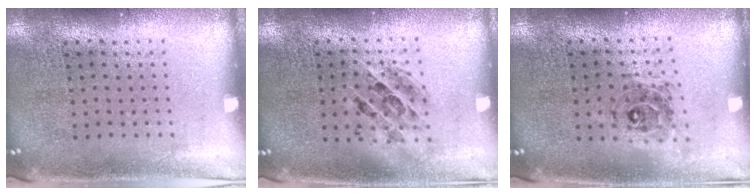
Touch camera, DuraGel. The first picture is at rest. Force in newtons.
{"total": 1.4, "press": 1.2, "slide": 0.7}
{"total": 0.7, "press": 0.7, "slide": 0.2}